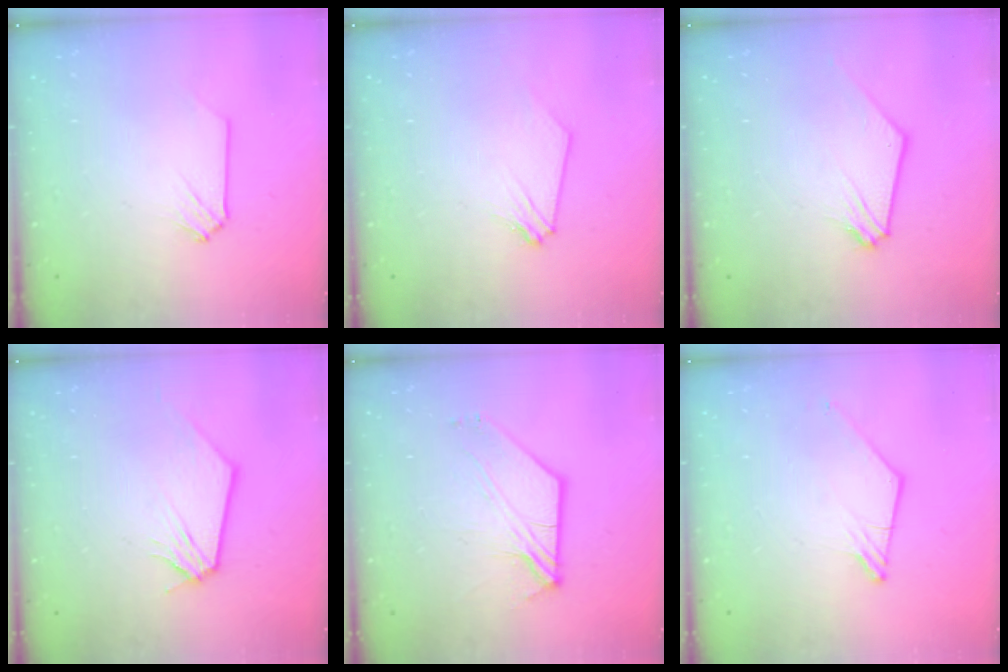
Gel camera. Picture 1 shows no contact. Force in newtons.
{"total": 0.0}
{"total": 0.7, "press": 0.7, "slide": 0.2}
{"total": 0.0}
{"total": 7.2, "press": 7.1, "slide": 0.9}
{"total": 1.8, "press": 1.7, "slide": 0.3}